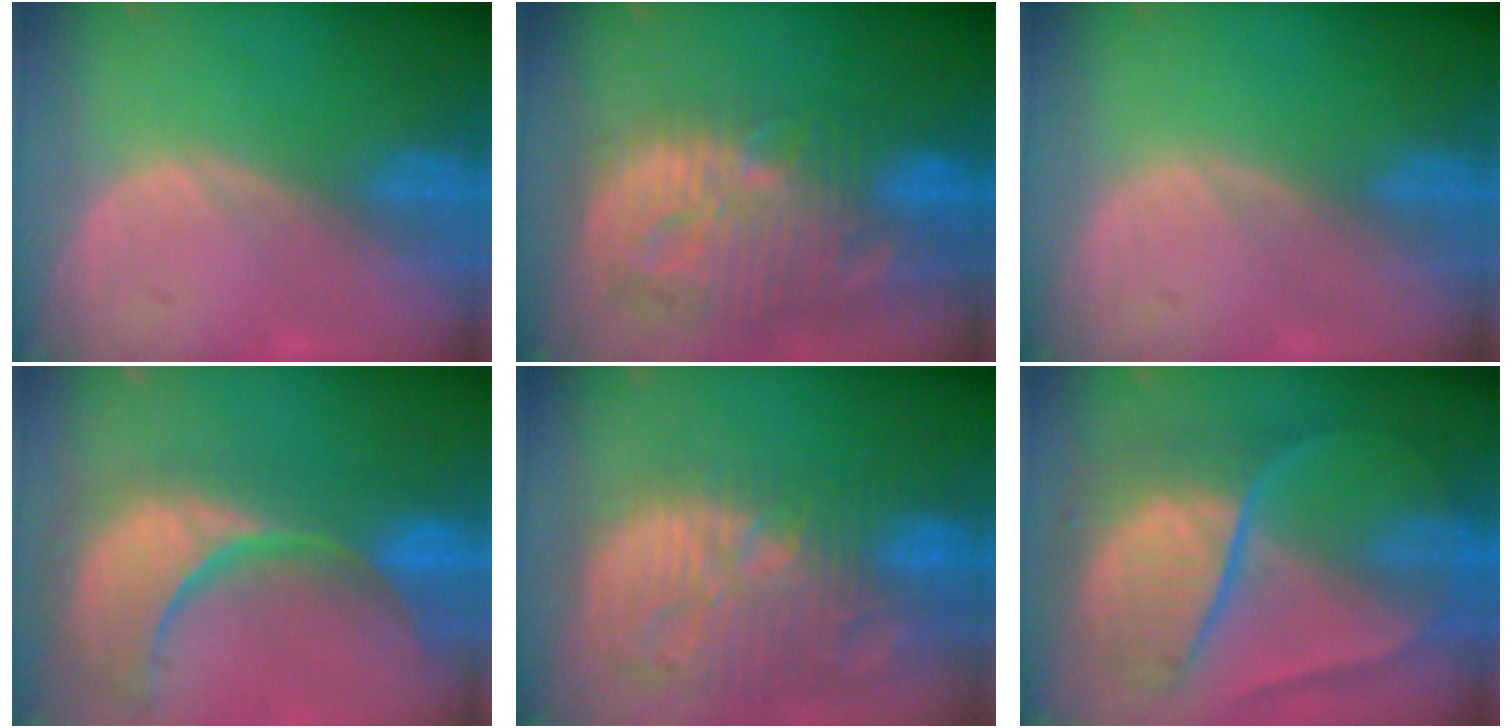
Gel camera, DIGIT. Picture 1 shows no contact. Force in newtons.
{"total": 14.3, "press": 12.5, "slide": 6.9}
{"total": 0.0}
{"total": 15.4, "press": 12.1, "slide": 9.5}
{"total": 14.8, "press": 12.8, "slide": 7.3}
{"total": 10.6, "press": 10.5, "slide": 1.1}